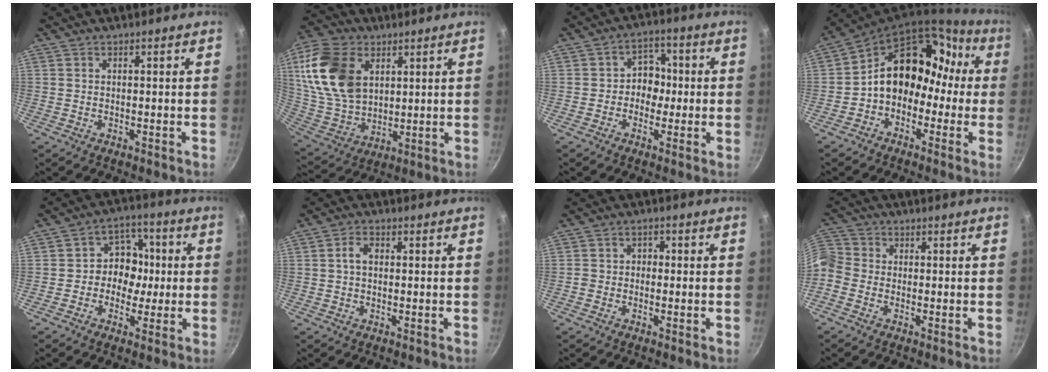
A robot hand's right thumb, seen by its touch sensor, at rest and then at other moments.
{"total": 19.1, "force": [5.8, 12.9, 12.8], "torque": [-0.229, -0.015, 0.120]}
{"total": 6.2, "force": [-0.5, 5.3, 3.2], "torque": [0.003, 0.015, -0.017]}
{"total": 15.8, "force": [-1.1, 12.7, 9.3], "torque": [-0.083, 0.085, -0.031]}
{"total": 9.0, "force": [-0.3, 7.8, 4.6], "torque": [-0.010, 0.020, -0.020]}
{"total": 3.0, "force": [0.1, 2.1, 2.2], "torque": [-0.035, 0.010, -0.002]}
{"total": 2.4, "force": [-0.7, 2.0, 1.0], "torque": [-0.004, 0.009, -0.019]}
{"total": 7.0, "force": [-2.5, 5.6, 3.3], "torque": [-0.077, 0.027, -0.071]}